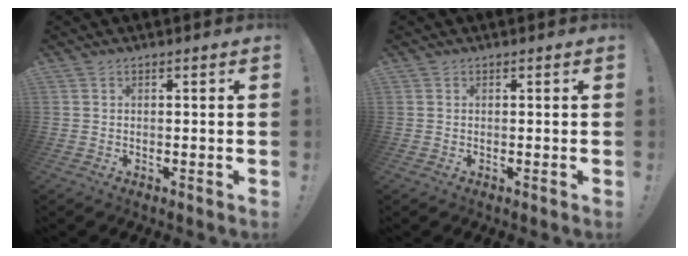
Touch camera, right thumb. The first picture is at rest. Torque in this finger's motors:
{"motor_torque": [-0.17, 0.22, 0.16, -0.06, -0.02]}